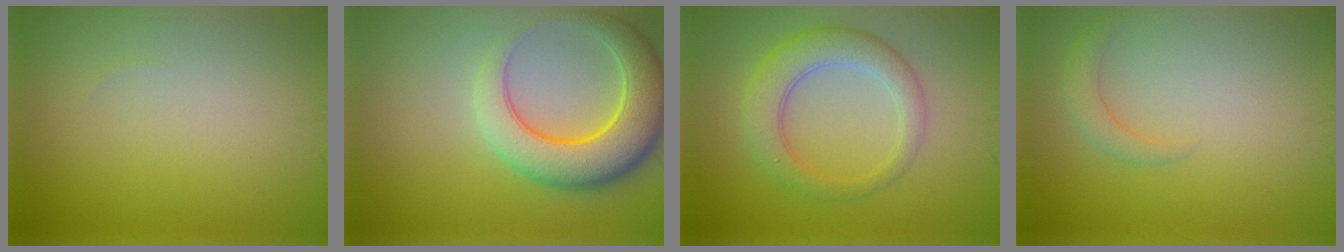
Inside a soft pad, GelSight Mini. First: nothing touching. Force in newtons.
{"total": 7.6, "press": 7.6, "slide": 0.8}
{"total": 4.8, "press": 4.7, "slide": 0.1}
{"total": 1.6, "press": 1.6, "slide": 0.2}